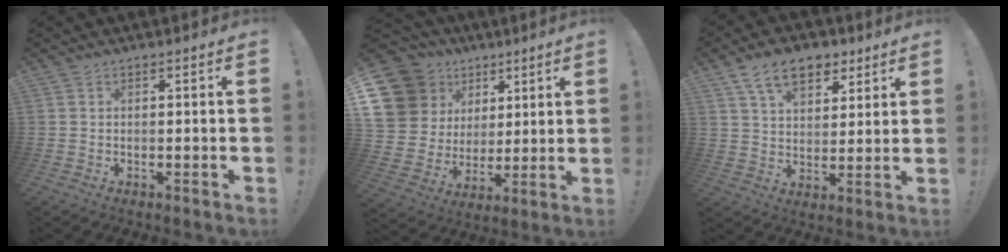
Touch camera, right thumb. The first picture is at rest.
{"total": 18.0, "force": [7.8, 14.5, 7.1], "torque": [-0.130, -0.038, 0.178]}
{"total": 12.7, "force": [7.4, 7.7, 6.9], "torque": [-0.106, -0.023, 0.138]}